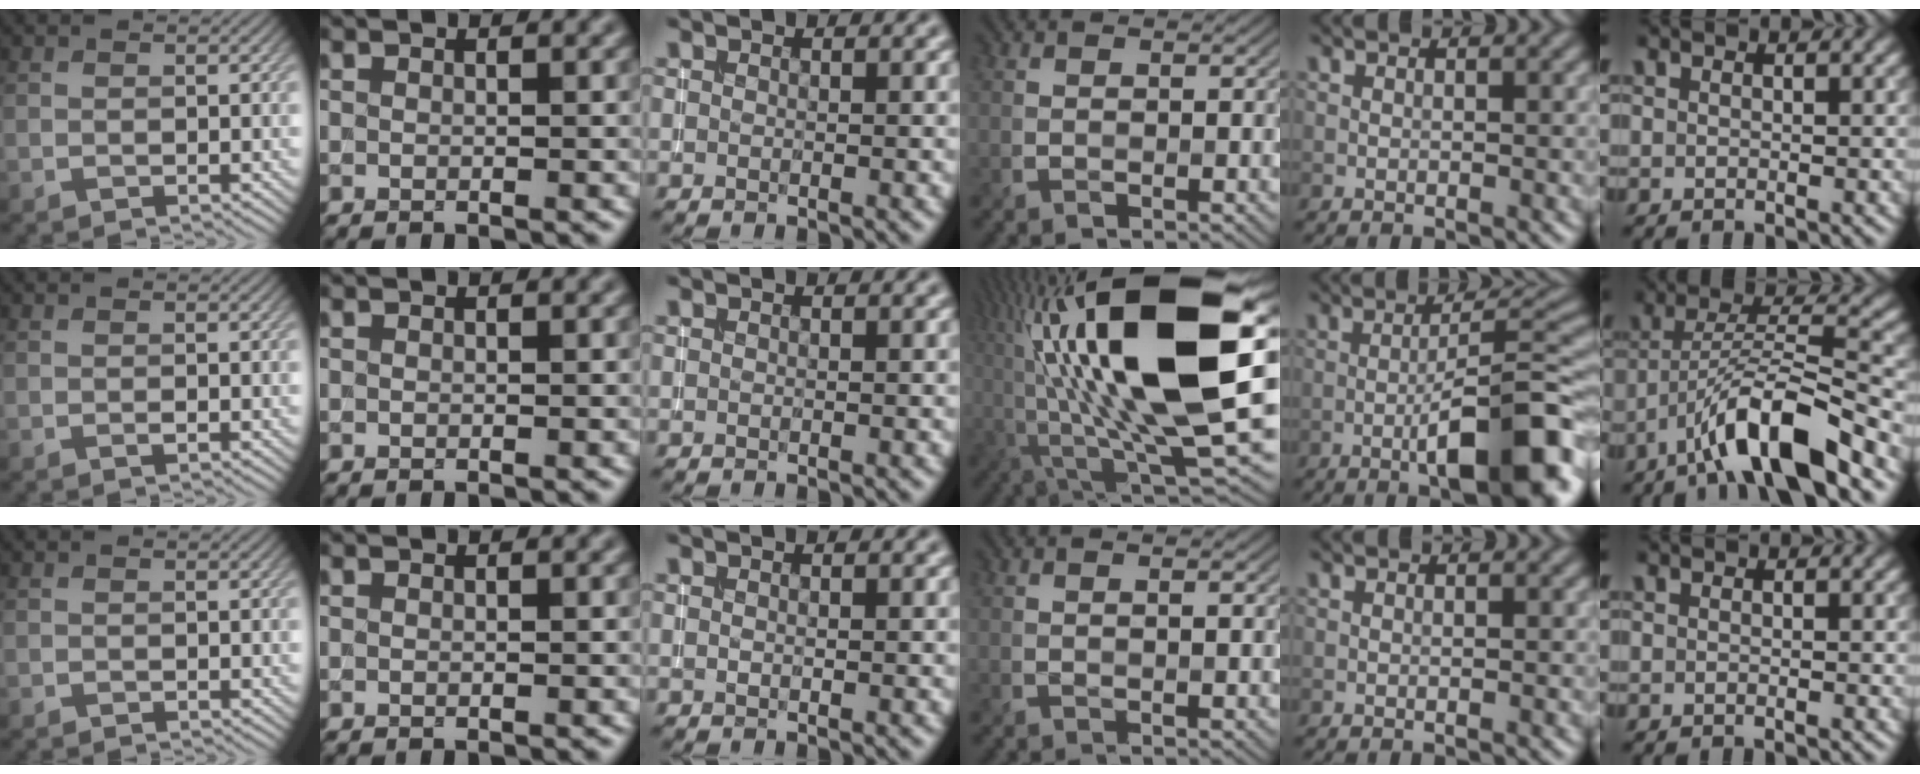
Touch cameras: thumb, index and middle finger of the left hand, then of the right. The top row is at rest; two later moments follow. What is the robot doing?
{"motion": "insert", "object": "backpack"}